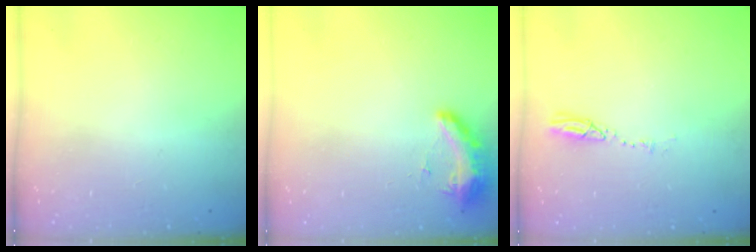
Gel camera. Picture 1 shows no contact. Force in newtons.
{"total": 16.9, "press": 11.4, "slide": 12.5}
{"total": 3.9, "press": 3.8, "slide": 0.4}